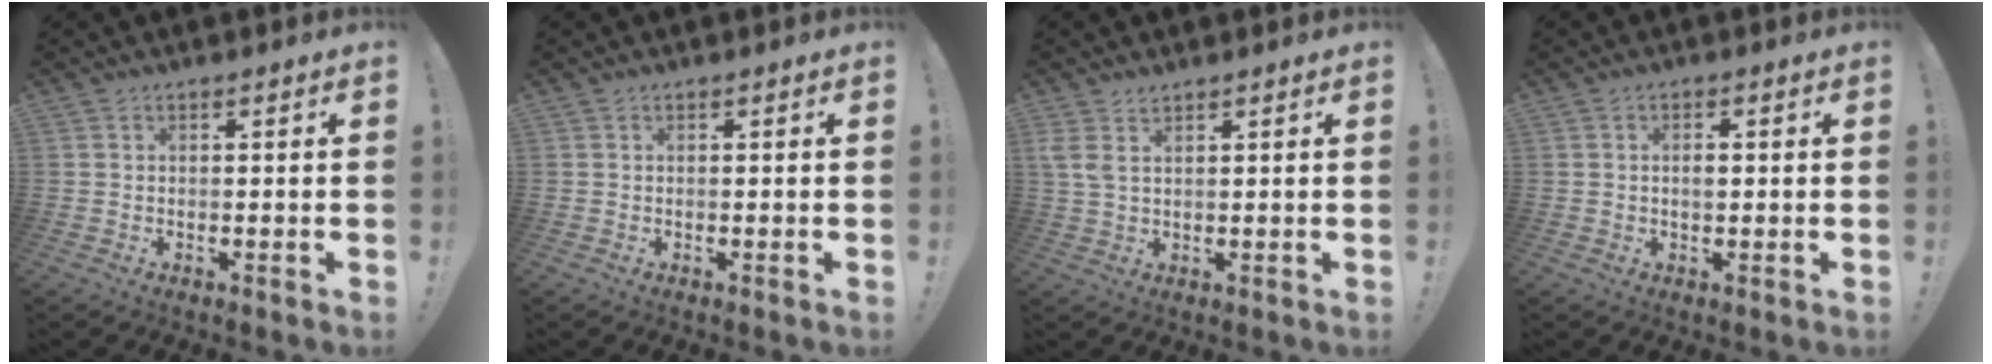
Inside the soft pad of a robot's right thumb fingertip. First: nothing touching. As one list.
[{"total": 0.0}, {"total": 3.4, "force": [2.1, 1.4, 2.3], "torque": [-0.042, -0.011, 0.039]}, {"total": 2.1, "force": [0.0, 1.0, 1.8], "torque": [-0.022, -0.001, -0.004]}]